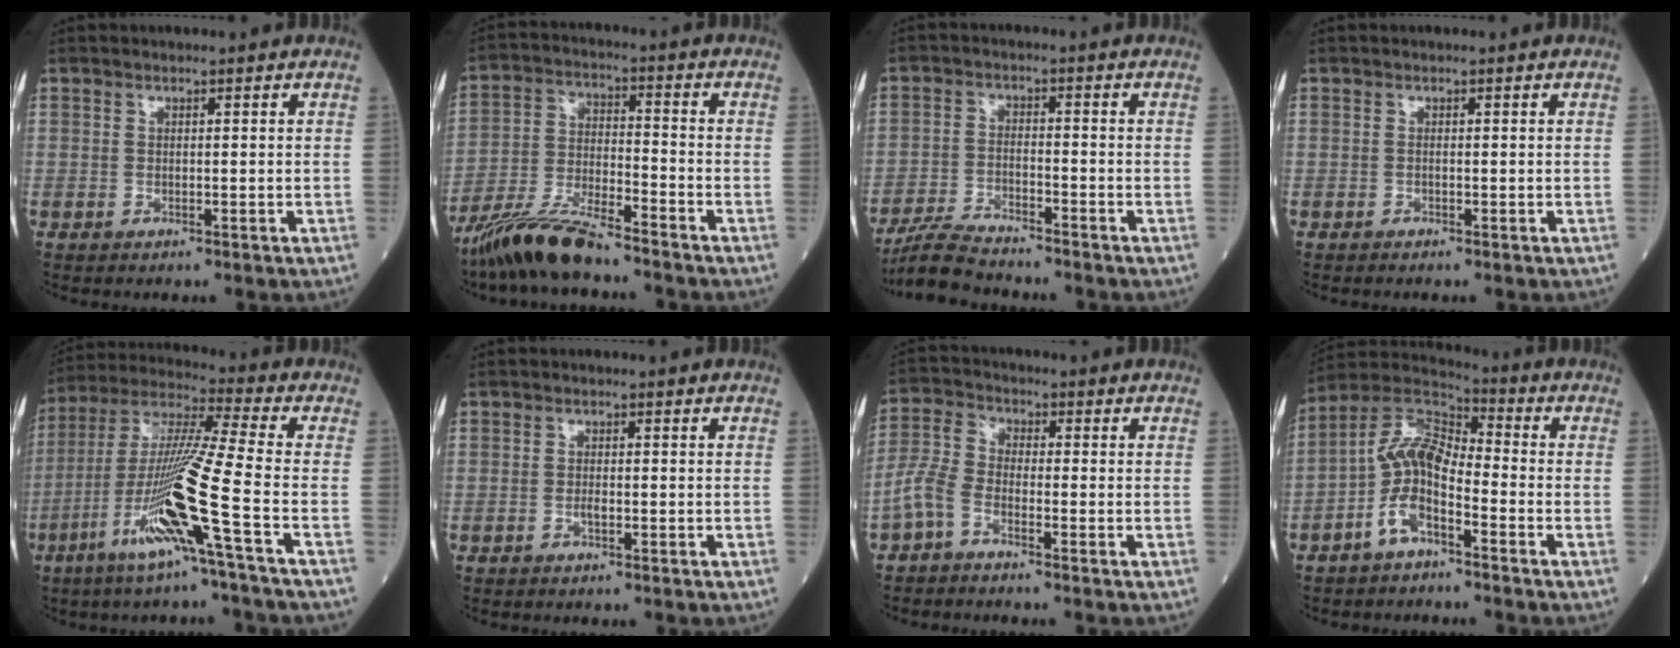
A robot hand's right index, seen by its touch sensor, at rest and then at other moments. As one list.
[{"total": 10.7, "force": [-8.9, 1.2, 5.9], "torque": [-0.112, -0.016, -0.166]}, {"total": 7.0, "force": [-6.5, 0.7, 2.6], "torque": [-0.054, -0.022, -0.120]}, {"total": 0.0}, {"total": 15.5, "force": [-6.2, -2.1, 14.1], "torque": [-0.286, -0.017, -0.123]}, {"total": 0.9, "force": [-0.4, 0.2, 0.7], "torque": [-0.019, 0.000, -0.008]}, {"total": 4.4, "force": [-2.6, 1.7, 3.0], "torque": [-0.084, 0.004, -0.067]}, {"total": 9.4, "force": [-3.7, 3.7, 7.8], "torque": [-0.171, 0.022, -0.079]}]